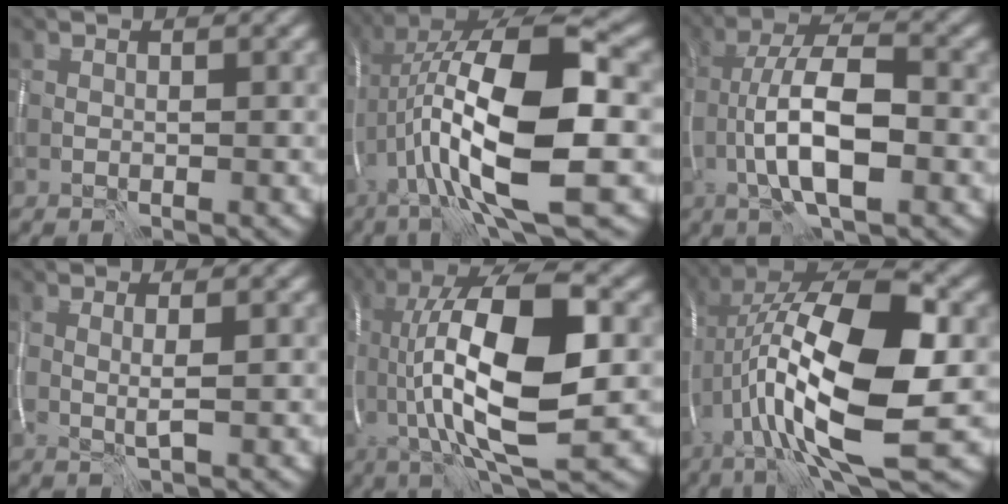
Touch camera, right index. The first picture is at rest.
{"total": 14.7, "force": [-2.2, 4.4, 13.9], "torque": [-0.254, 0.027, -0.039]}
{"total": 7.8, "force": [-2.2, 2.7, 7.0], "torque": [-0.123, 0.013, -0.045]}
{"total": 1.4, "force": [0.1, 0.1, 1.4], "torque": [-0.026, -0.006, 0.002]}
{"total": 14.1, "force": [0.2, 5.0, 13.2], "torque": [-0.228, 0.009, 0.000]}
{"total": 15.5, "force": [-1.9, 5.5, 14.4], "torque": [-0.267, 0.025, -0.034]}